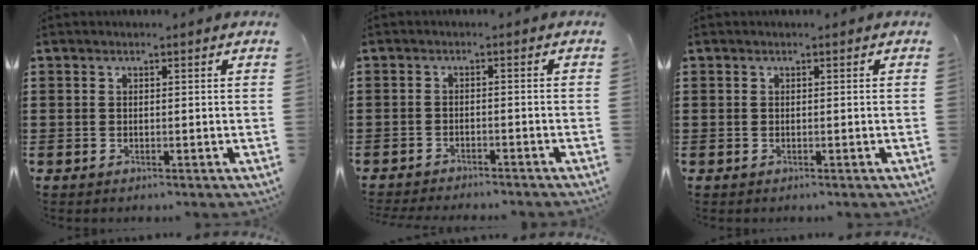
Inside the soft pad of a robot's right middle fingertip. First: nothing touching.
{"total": 2.1, "force": [-2.1, 0.0, 0.0], "torque": [-0.003, 0.000, -0.044]}
{"total": 0.0}